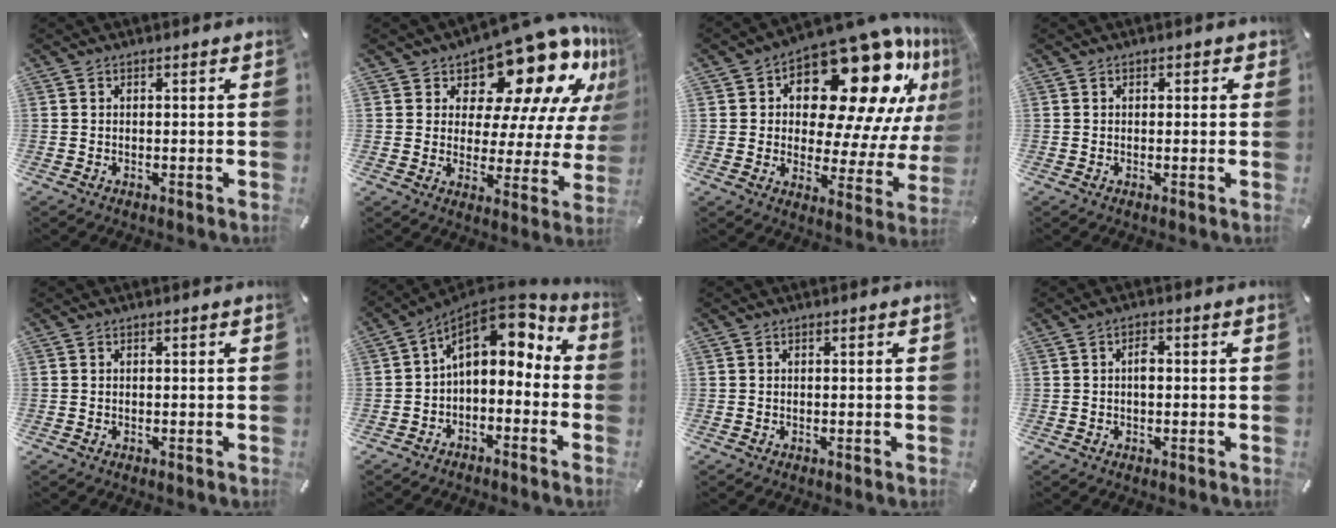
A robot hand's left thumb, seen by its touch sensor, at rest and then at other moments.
{"total": 18.5, "force": [13.8, 8.2, 9.3], "torque": [-0.131, -0.119, 0.230]}
{"total": 24.3, "force": [13.6, 11.2, 16.8], "torque": [-0.227, -0.110, 0.224]}
{"total": 1.0, "force": [0.0, 0.9, 0.4], "torque": [0.001, 0.004, -0.004]}
{"total": 0.0}
{"total": 10.1, "force": [3.7, 6.9, 6.5], "torque": [-0.089, -0.042, 0.066]}
{"total": 0.0}
{"total": 2.6, "force": [0.0, 1.4, 2.2], "torque": [-0.035, 0.002, -0.004]}